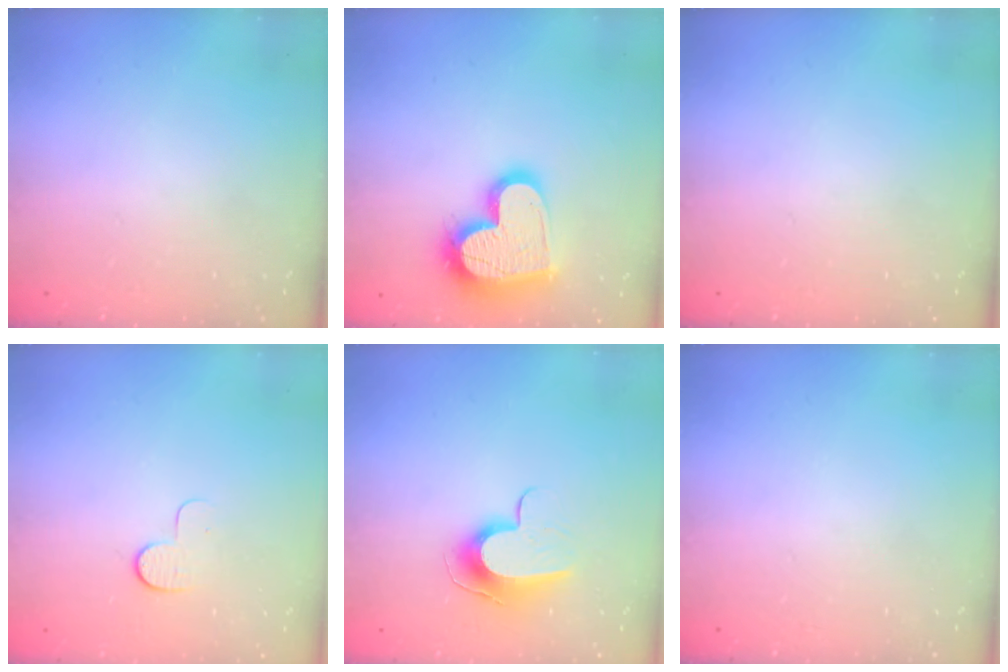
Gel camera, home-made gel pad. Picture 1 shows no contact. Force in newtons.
{"total": 19.3, "press": 19.2, "slide": 1.5}
{"total": 0.0}
{"total": 7.6, "press": 7.5, "slide": 0.7}
{"total": 9.6, "press": 9.6, "slide": 0.1}
{"total": 0.0}